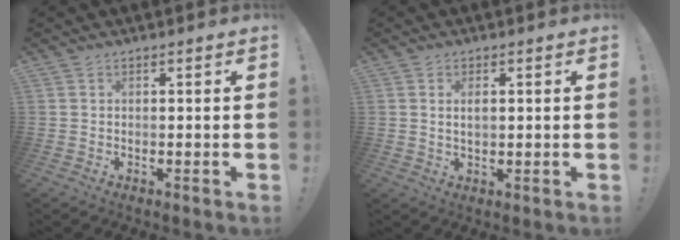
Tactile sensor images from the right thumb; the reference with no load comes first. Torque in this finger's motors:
{"motor_torque": [-0.35, 0.13, -0.15, 0.17, 0.00]}